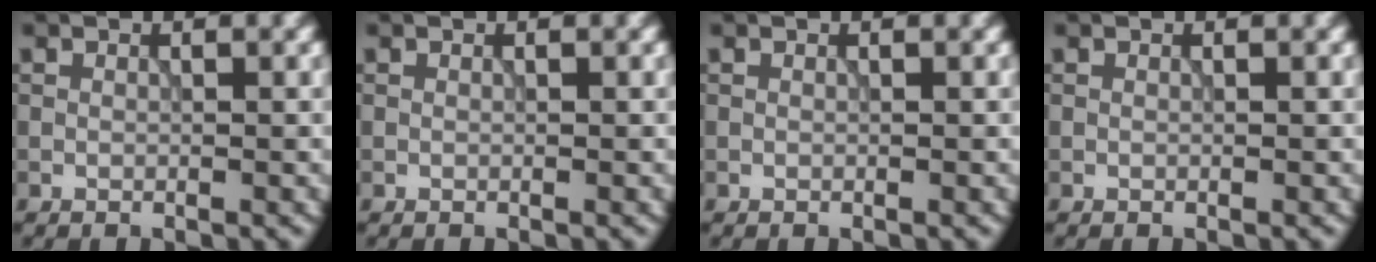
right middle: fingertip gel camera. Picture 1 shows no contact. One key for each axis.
{"total": 0.0}
{"total": 0.0}
{"total": 0.0}